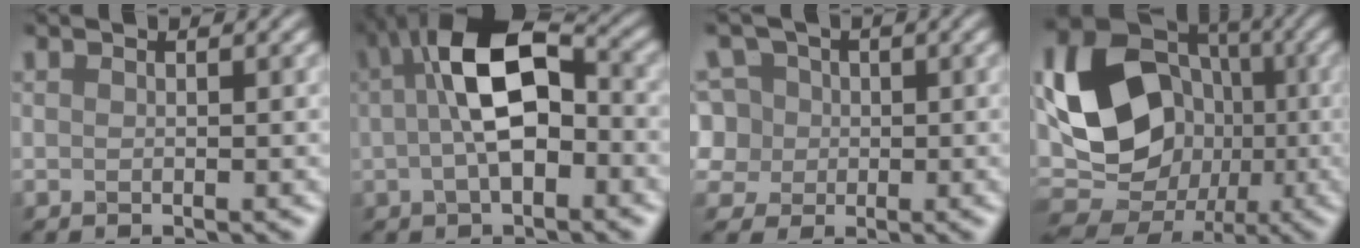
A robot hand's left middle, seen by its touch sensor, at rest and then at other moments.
{"total": 6.4, "force": [-0.4, 2.6, 5.8], "torque": [-0.133, 0.021, 0.001]}
{"total": 6.0, "force": [0.6, 5.9, 1.0], "torque": [-0.045, 0.031, 0.004]}
{"total": 12.8, "force": [-1.6, 10.6, 7.0], "torque": [-0.139, -0.012, 0.005]}